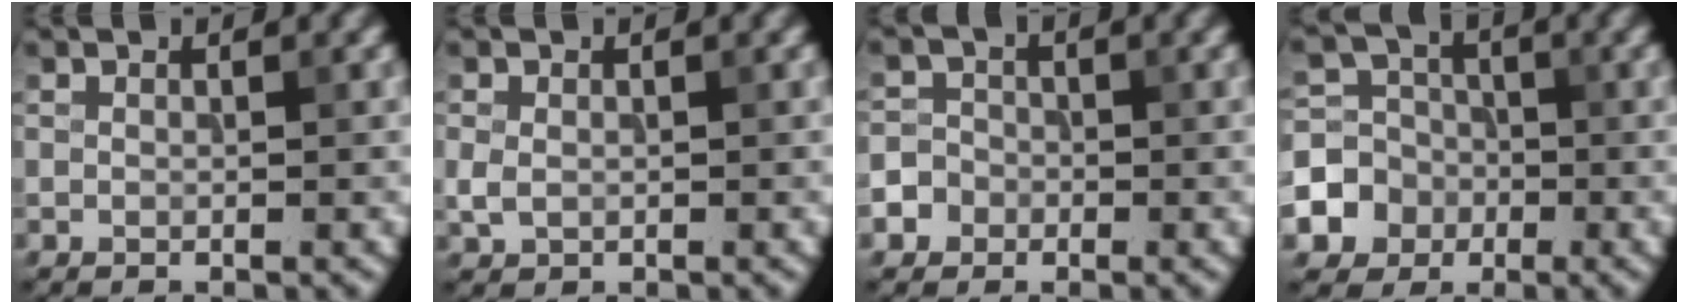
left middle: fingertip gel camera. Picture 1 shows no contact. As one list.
[{"total": 1.5, "force": [-0.1, 1.2, 0.8], "torque": [-0.020, -0.002, -0.001]}, {"total": 3.7, "force": [-1.8, 3.2, 0.6], "torque": [0.010, 0.000, -0.040]}, {"total": 5.9, "force": [-1.9, 5.5, 1.1], "torque": [-0.012, 0.005, -0.056]}]